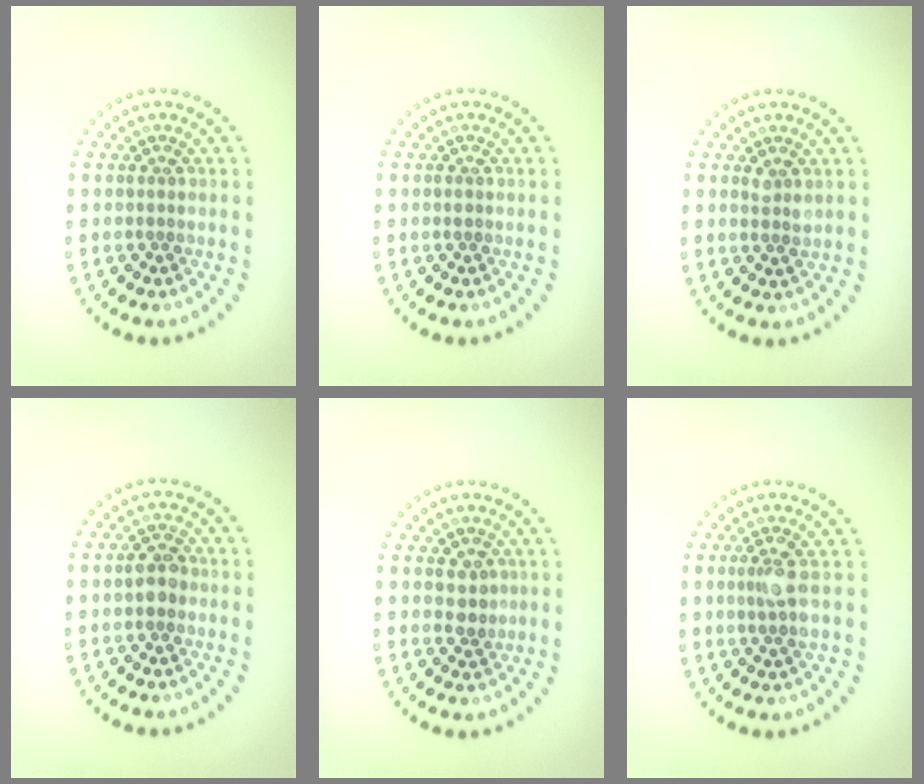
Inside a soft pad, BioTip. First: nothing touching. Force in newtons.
{"total": 0.6, "press": 0.6, "slide": 0.1}
{"total": 1.1, "press": 1.0, "slide": 0.4}
{"total": 1.9, "press": 1.9, "slide": 0.3}
{"total": 1.9, "press": 1.8, "slide": 0.6}
{"total": 1.8, "press": 1.7, "slide": 0.7}